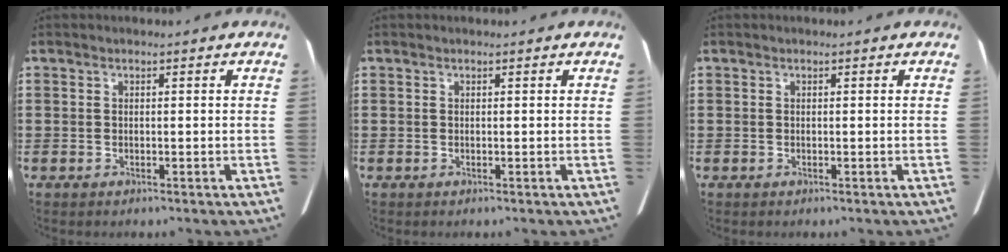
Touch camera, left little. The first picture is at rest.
{"total": 0.0}
{"total": 0.0}